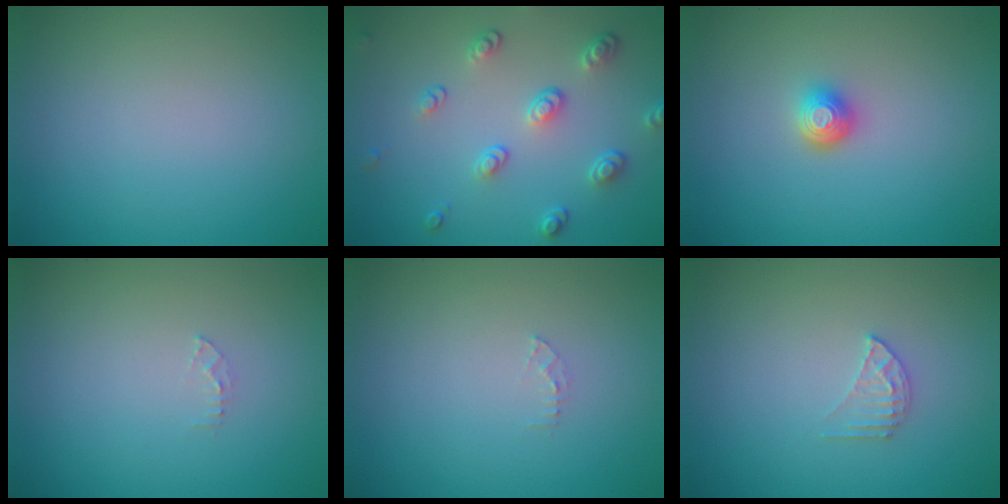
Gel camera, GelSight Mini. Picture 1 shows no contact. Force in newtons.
{"total": 3.7, "press": 2.9, "slide": 2.4}
{"total": 1.7, "press": 1.3, "slide": 1.1}
{"total": 0.7, "press": 0.7, "slide": 0.1}
{"total": 0.7, "press": 0.7, "slide": 0.1}
{"total": 1.5, "press": 1.5, "slide": 0.2}